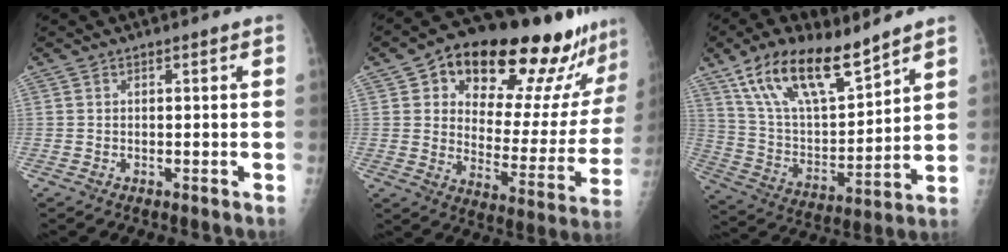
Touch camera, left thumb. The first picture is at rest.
{"total": 26.5, "force": [18.0, 10.2, 16.6], "torque": [-0.196, -0.061, 0.252]}
{"total": 18.5, "force": [12.8, 6.8, 11.5], "torque": [-0.177, -0.056, 0.245]}